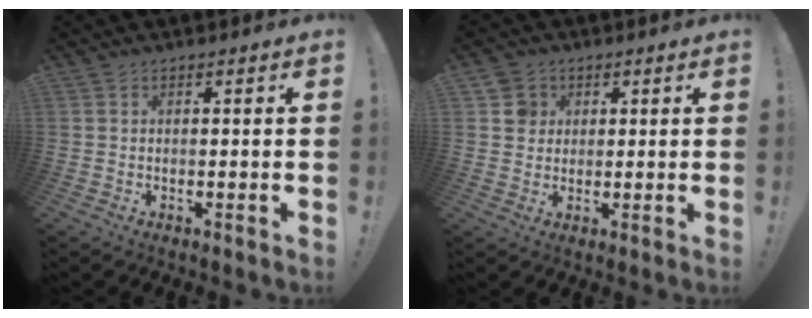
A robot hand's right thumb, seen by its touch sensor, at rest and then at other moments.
{"total": 5.2, "force": [1.9, 4.8, 0.8], "torque": [-0.007, -0.002, 0.036]}